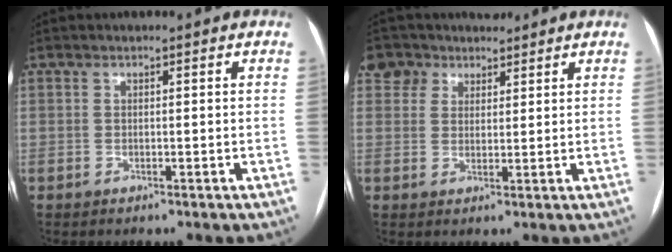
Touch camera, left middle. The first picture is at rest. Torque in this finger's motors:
{"motor_torque": [0.12, -0.26, -0.02, -0.01]}